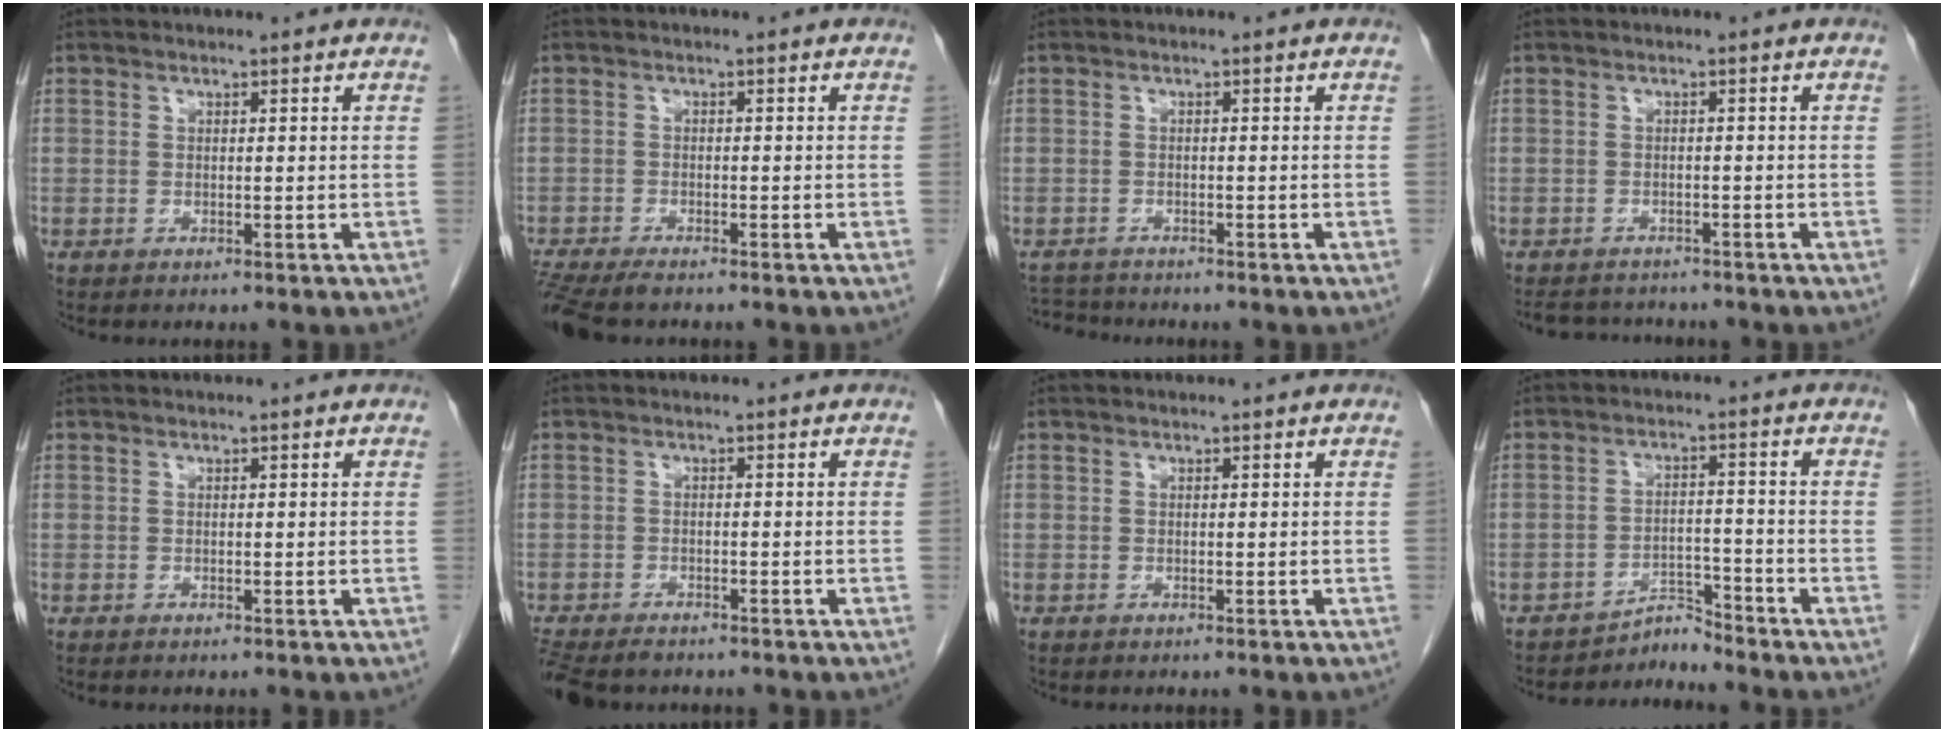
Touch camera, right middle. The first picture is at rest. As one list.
[{"total": 6.9, "force": [-5.9, 1.2, 3.4], "torque": [-0.061, -0.016, -0.103]}, {"total": 3.1, "force": [-3.0, 0.6, -0.3], "torque": [0.008, -0.012, -0.051]}, {"total": 6.0, "force": [-5.6, 1.6, 1.1], "torque": [-0.018, -0.001, -0.080]}, {"total": 0.0}, {"total": 8.3, "force": [-6.8, 3.3, 3.5], "torque": [-0.073, -0.011, -0.104]}, {"total": 0.0}, {"total": 3.4, "force": [-3.3, -0.2, -1.0], "torque": [0.026, 0.002, -0.050]}]